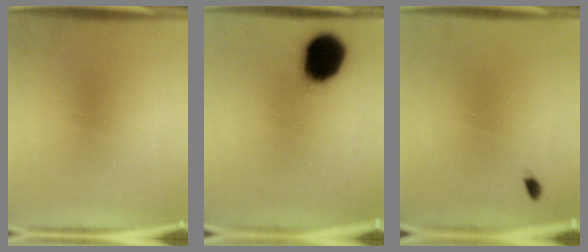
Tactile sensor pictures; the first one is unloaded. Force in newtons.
{"total": 15.2}
{"total": 0.7}